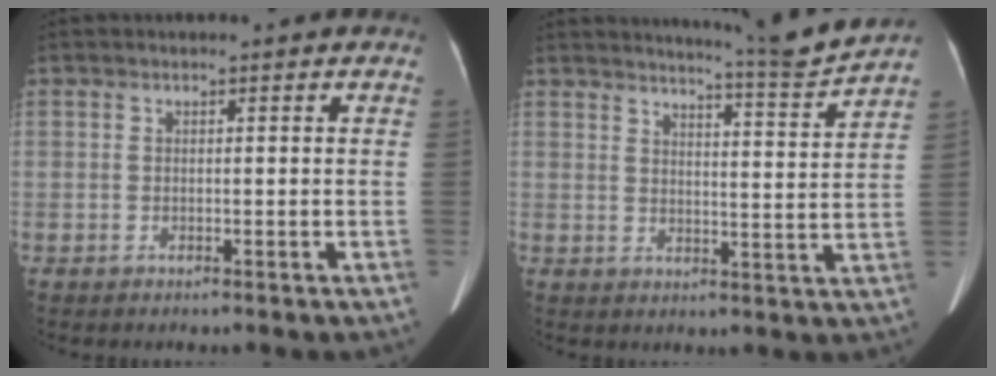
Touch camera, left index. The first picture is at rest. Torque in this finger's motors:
{"motor_torque": [0.48, -0.95, -0.01, 0.05]}